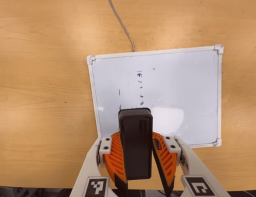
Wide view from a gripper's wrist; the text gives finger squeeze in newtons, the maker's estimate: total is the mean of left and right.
{"total": 9.7, "left": 9.7, "right": 9.7}